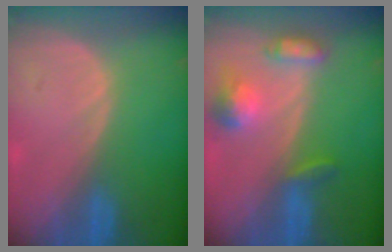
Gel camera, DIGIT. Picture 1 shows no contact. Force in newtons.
{"total": 5.9, "press": 5.8, "slide": 1.2}